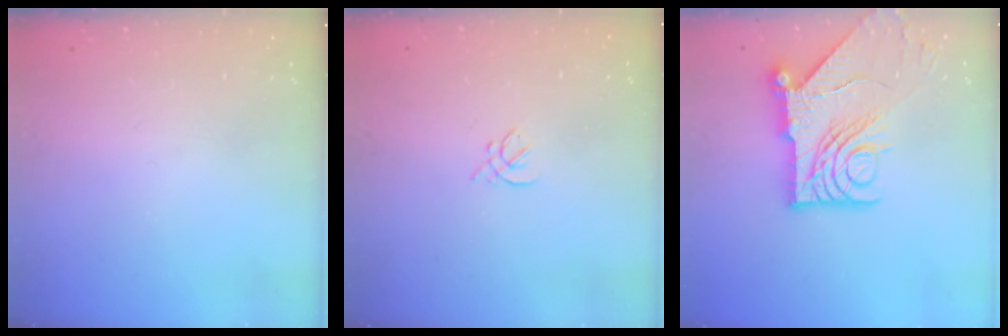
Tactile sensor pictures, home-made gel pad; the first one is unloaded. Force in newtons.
{"total": 2.1, "press": 2.0, "slide": 0.7}
{"total": 15.2, "press": 15.1, "slide": 1.8}